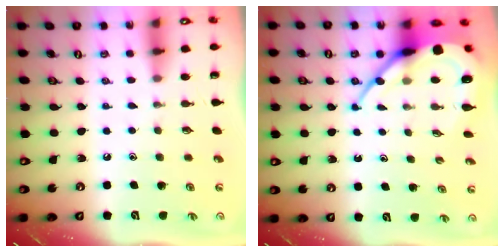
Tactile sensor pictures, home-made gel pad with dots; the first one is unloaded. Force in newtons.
{"total": 11.4, "press": 11.4, "slide": 1.1}